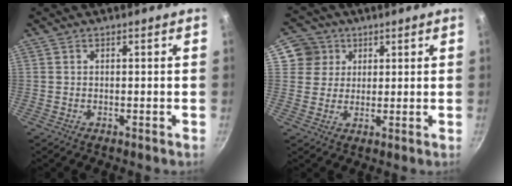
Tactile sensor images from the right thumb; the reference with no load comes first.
{"total": 6.5, "force": [2.6, 5.9, 0.9], "torque": [0.028, 0.006, 0.039]}